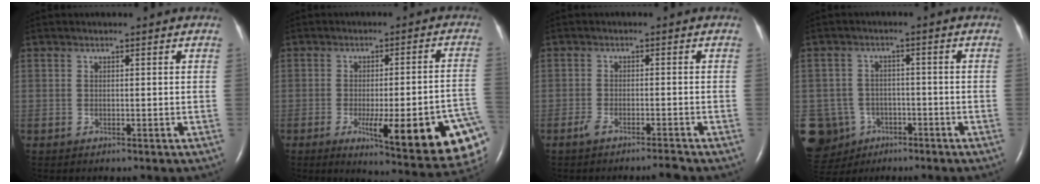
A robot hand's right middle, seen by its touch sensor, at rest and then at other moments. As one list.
[{"total": 20.2, "force": [-7.9, 2.6, 18.4], "torque": [-0.143, -0.012, -0.094]}, {"total": 2.6, "force": [-2.2, 0.1, 1.3], "torque": [-0.033, -0.005, -0.042]}, {"total": 11.5, "force": [-5.1, 9.9, 2.6], "torque": [-0.087, 0.016, -0.068]}]